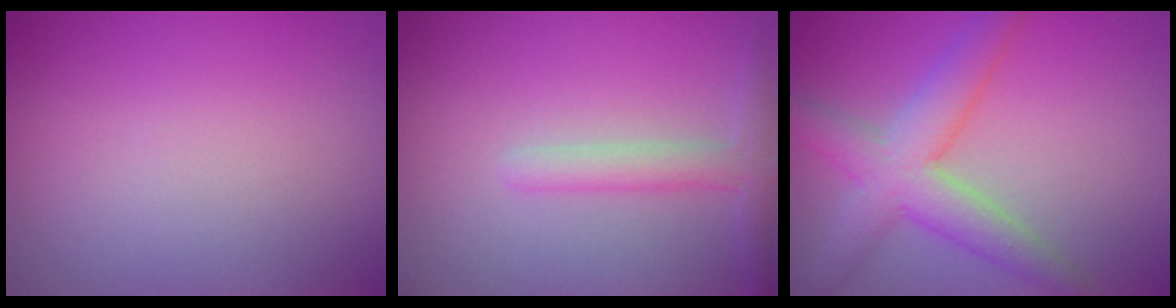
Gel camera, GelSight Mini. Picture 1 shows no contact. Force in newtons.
{"total": 2.4, "press": 2.4, "slide": 0.2}
{"total": 5.5, "press": 5.4, "slide": 0.3}